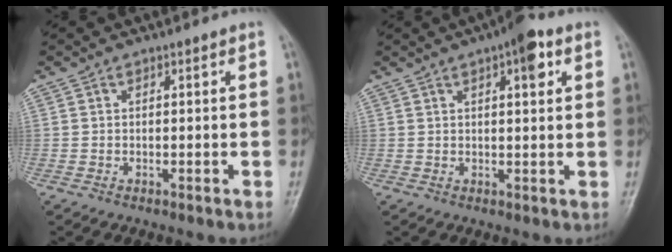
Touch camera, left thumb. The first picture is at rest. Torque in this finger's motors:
{"motor_torque": [0.83, 0.64, 0.53, -0.62, 0.01]}